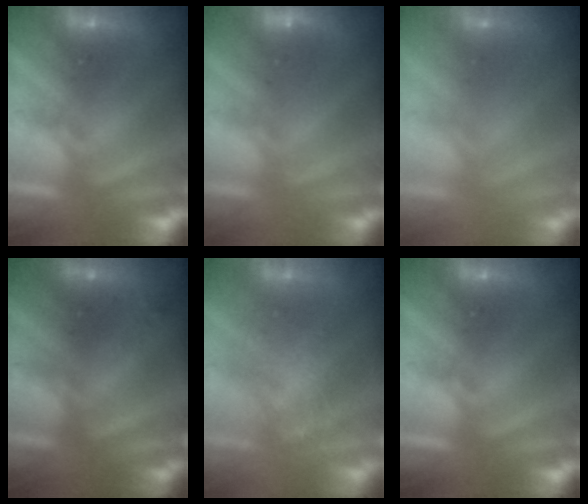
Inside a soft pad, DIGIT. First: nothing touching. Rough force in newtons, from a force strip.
{"total": 3.0}
{"total": 8.7}
{"total": 2.7}
{"total": 4.5}
{"total": 0.0}